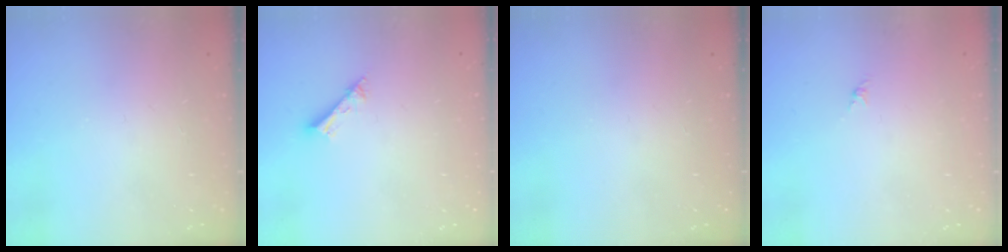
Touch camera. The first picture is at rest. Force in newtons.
{"total": 2.6, "press": 2.6, "slide": 0.1}
{"total": 0.0}
{"total": 0.0}